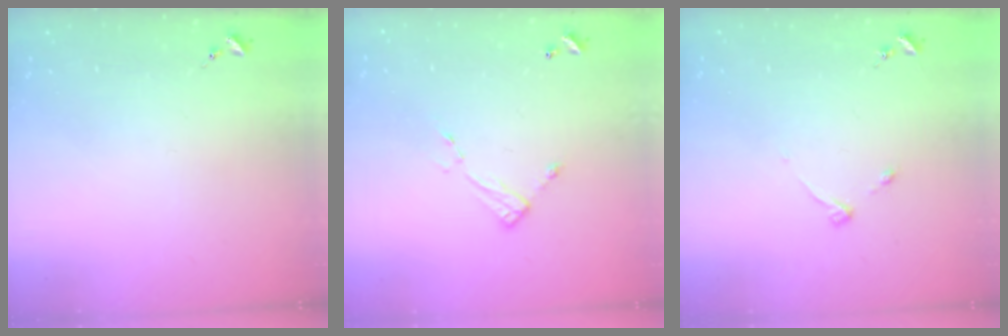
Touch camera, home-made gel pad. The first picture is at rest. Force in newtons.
{"total": 6.4, "press": 6.4, "slide": 0.3}
{"total": 3.9, "press": 3.8, "slide": 0.6}